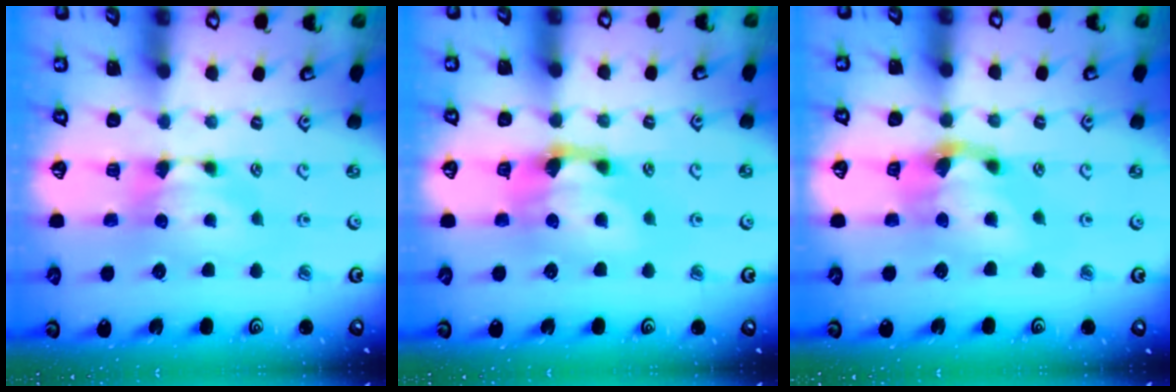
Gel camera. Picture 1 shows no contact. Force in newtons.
{"total": 2.8, "press": 2.4, "slide": 1.5}
{"total": 4.5, "press": 3.9, "slide": 2.3}